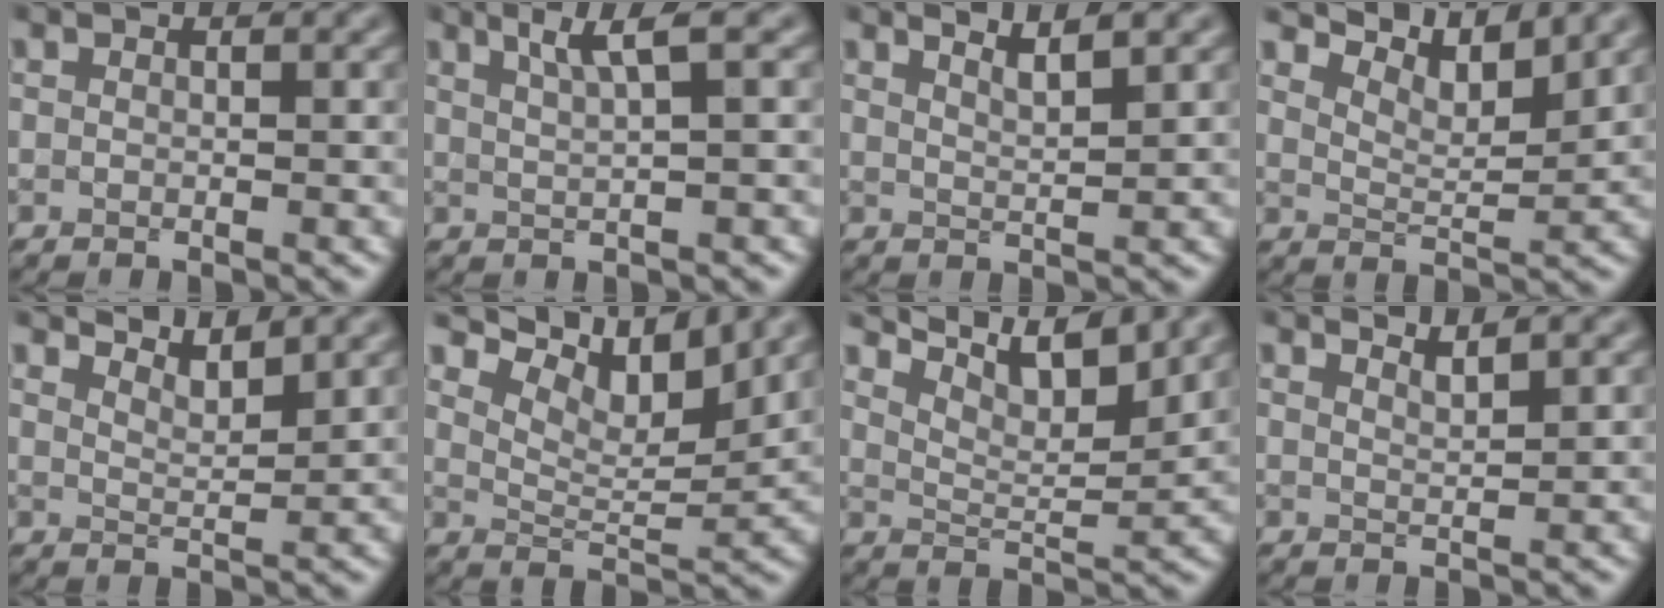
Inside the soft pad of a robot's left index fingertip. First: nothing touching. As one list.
[{"total": 3.2, "force": [1.7, 0.5, 2.7], "torque": [-0.036, 0.005, 0.029]}, {"total": 2.5, "force": [1.9, 0.6, 1.5], "torque": [-0.009, 0.007, 0.022]}, {"total": 5.6, "force": [5.2, 0.9, 2.1], "torque": [-0.046, 0.001, 0.081]}, {"total": 3.0, "force": [2.9, 0.4, 0.8], "torque": [-0.007, -0.002, 0.042]}, {"total": 7.4, "force": [5.9, 1.9, 4.1], "torque": [-0.074, 0.003, 0.096]}, {"total": 6.9, "force": [5.7, 1.3, 3.6], "torque": [-0.066, 0.003, 0.088]}, {"total": 1.8, "force": [1.6, 0.4, 0.9], "torque": [-0.003, 0.002, 0.022]}]